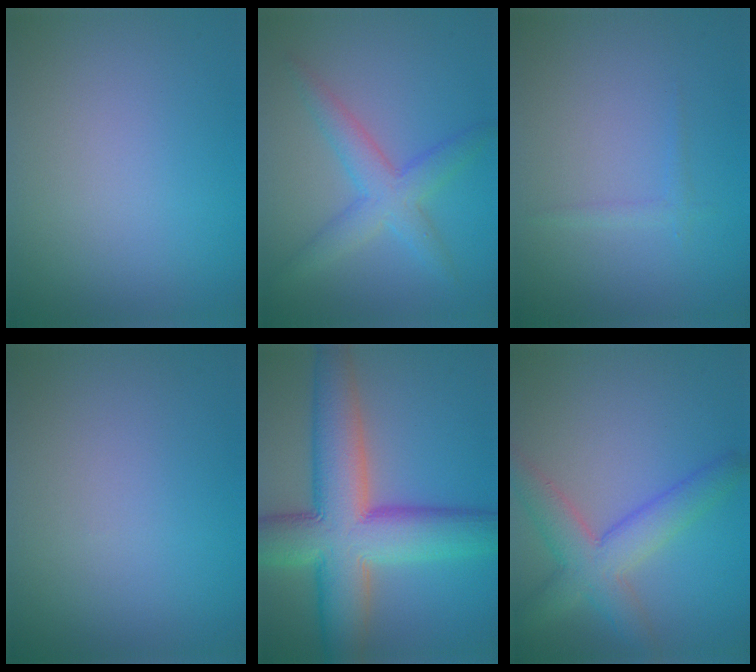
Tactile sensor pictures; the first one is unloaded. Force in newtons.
{"total": 3.8, "press": 3.8, "slide": 0.1}
{"total": 0.8, "press": 0.8, "slide": 0.1}
{"total": 0.0}
{"total": 12.3, "press": 12.3, "slide": 0.5}
{"total": 5.1, "press": 5.1, "slide": 0.2}